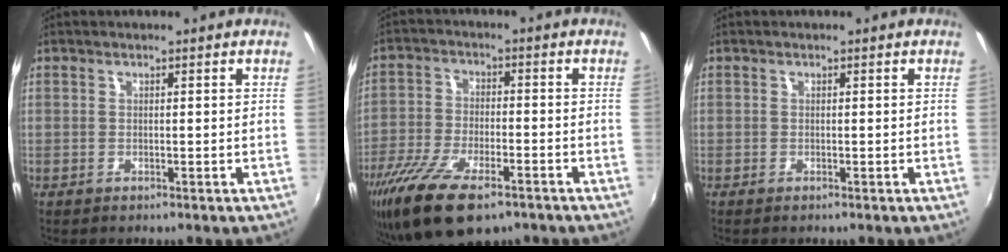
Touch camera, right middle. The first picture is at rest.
{"total": 14.7, "force": [-9.8, 5.4, 9.6], "torque": [-0.210, -0.045, -0.180]}
{"total": 0.0}